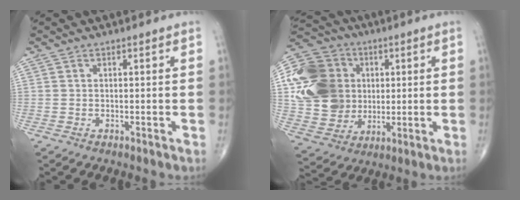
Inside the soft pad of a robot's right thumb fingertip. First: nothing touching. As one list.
[{"total": 20.3, "force": [2.9, 16.7, 11.2], "torque": [-0.203, 0.008, 0.059]}]